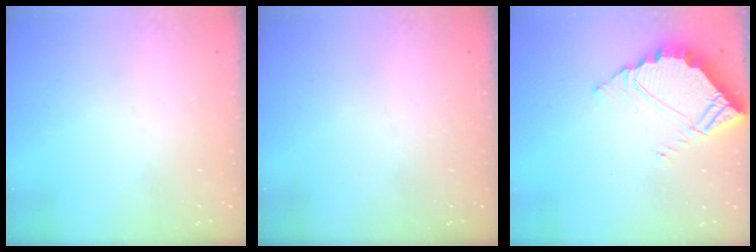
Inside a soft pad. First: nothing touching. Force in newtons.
{"total": 0.0}
{"total": 5.4, "press": 5.4, "slide": 0.3}